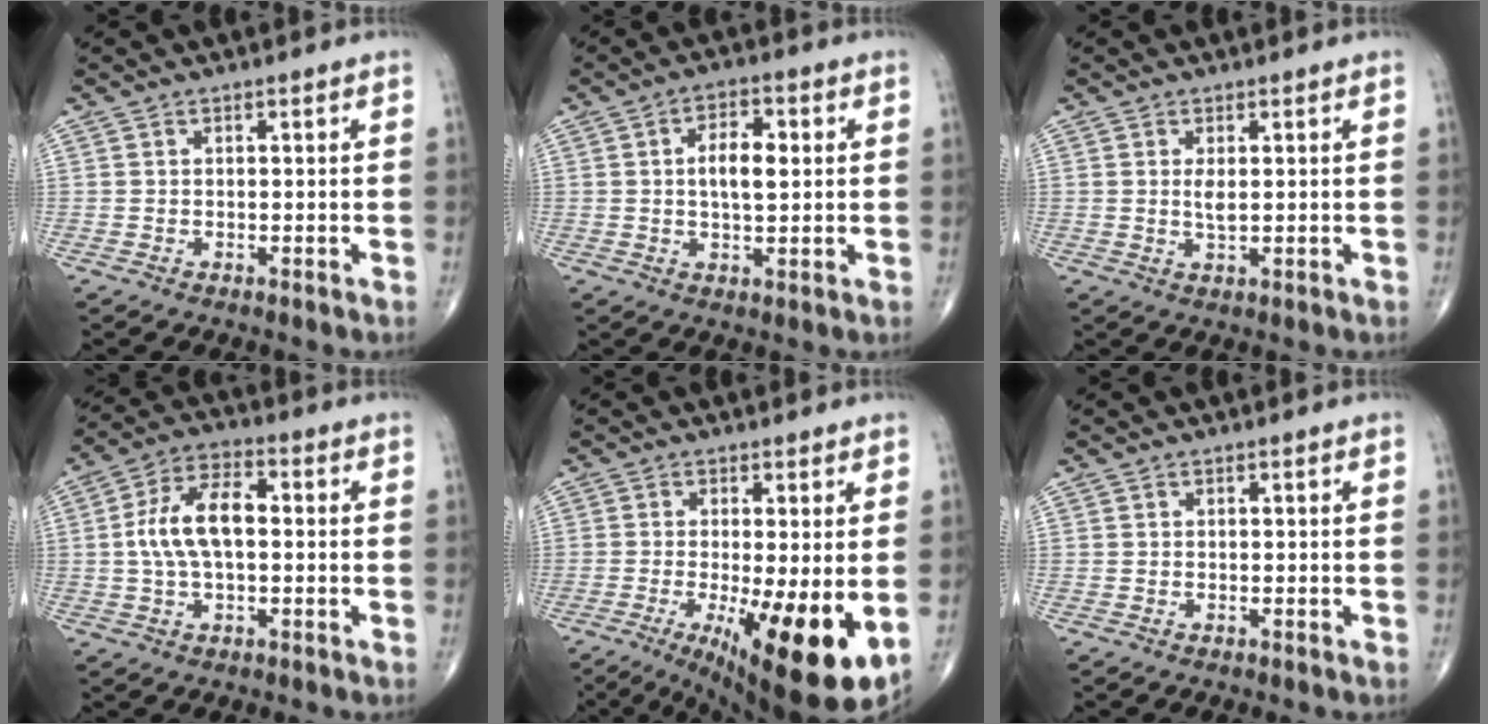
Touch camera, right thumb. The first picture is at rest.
{"total": 6.9, "force": [1.0, 3.2, 6.1], "torque": [-0.091, 0.003, 0.012]}
{"total": 2.1, "force": [0.4, 0.7, 1.9], "torque": [-0.036, -0.007, 0.010]}
{"total": 10.8, "force": [0.3, 5.6, 9.2], "torque": [-0.179, 0.025, -0.001]}
{"total": 15.4, "force": [-4.0, 3.7, 14.4], "torque": [-0.197, -0.025, -0.045]}
{"total": 0.0}